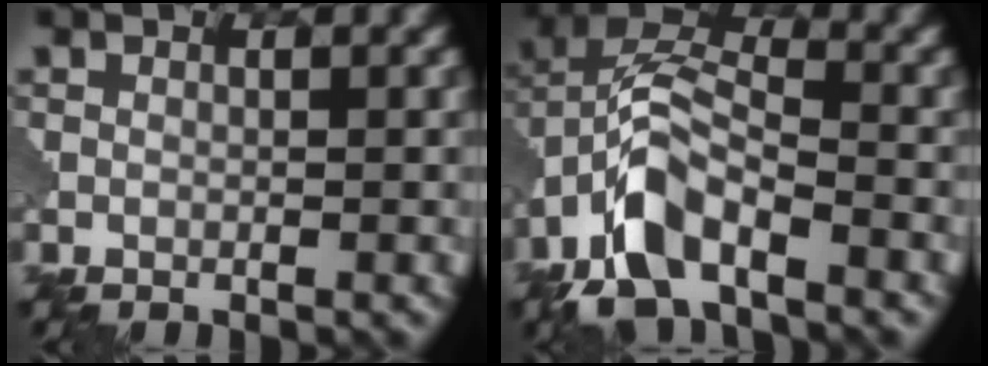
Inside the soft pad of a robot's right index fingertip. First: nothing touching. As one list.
[{"total": 8.3, "force": [-4.5, 3.7, 5.9], "torque": [-0.116, 0.009, -0.098]}]